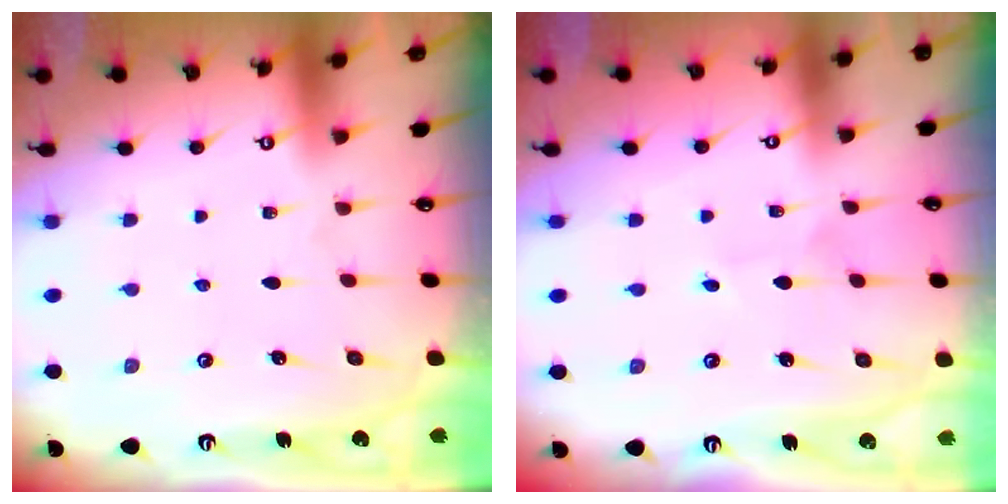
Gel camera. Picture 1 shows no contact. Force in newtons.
{"total": 1.9, "press": 1.9, "slide": 0.2}